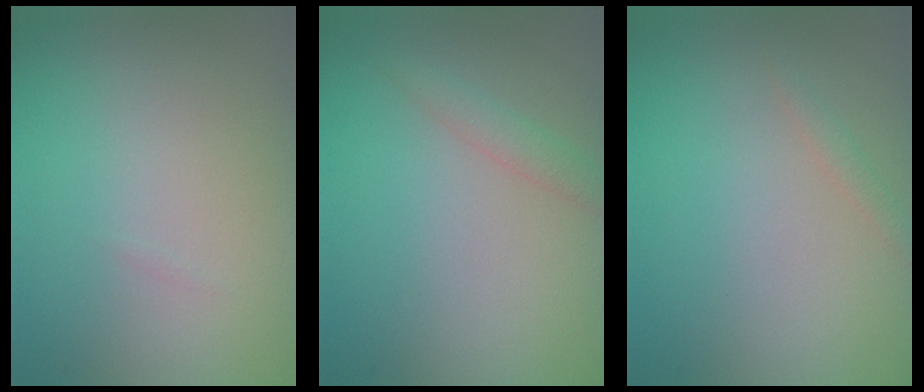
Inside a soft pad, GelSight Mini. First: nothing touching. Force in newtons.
{"total": 1.3, "press": 1.3, "slide": 0.1}
{"total": 0.7, "press": 0.7, "slide": 0.0}